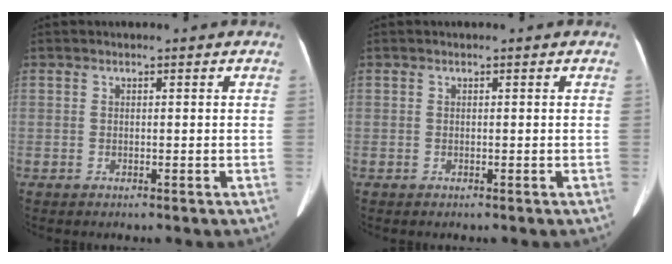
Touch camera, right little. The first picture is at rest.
{"total": 0.0}